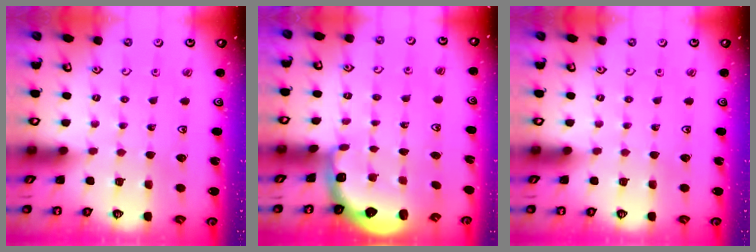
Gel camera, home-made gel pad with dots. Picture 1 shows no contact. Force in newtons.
{"total": 2.3, "press": 1.7, "slide": 1.5}
{"total": 0.0}